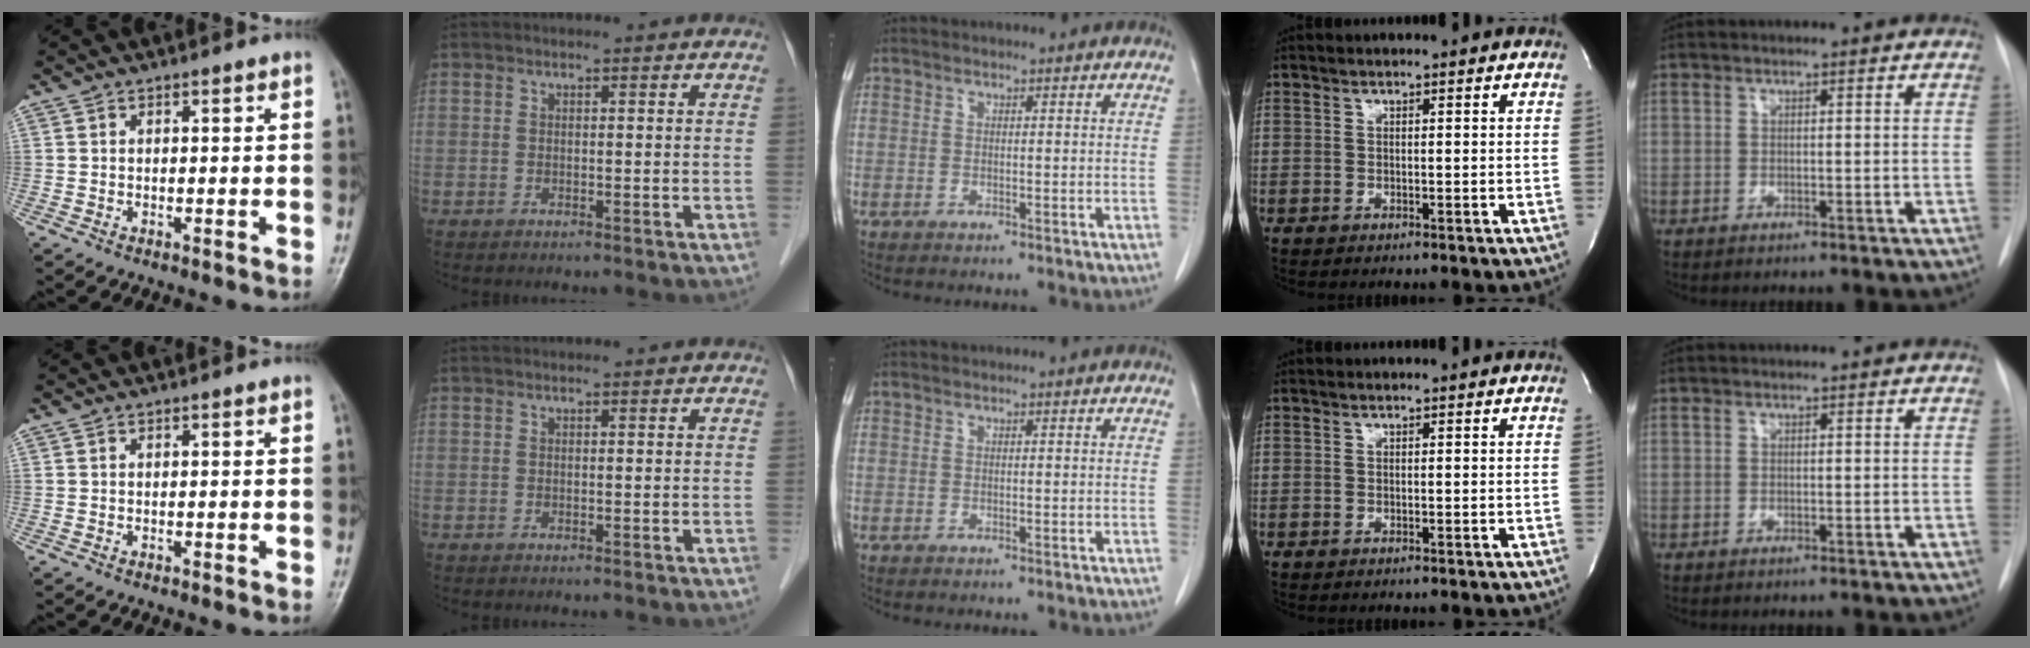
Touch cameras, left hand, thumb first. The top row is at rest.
{}